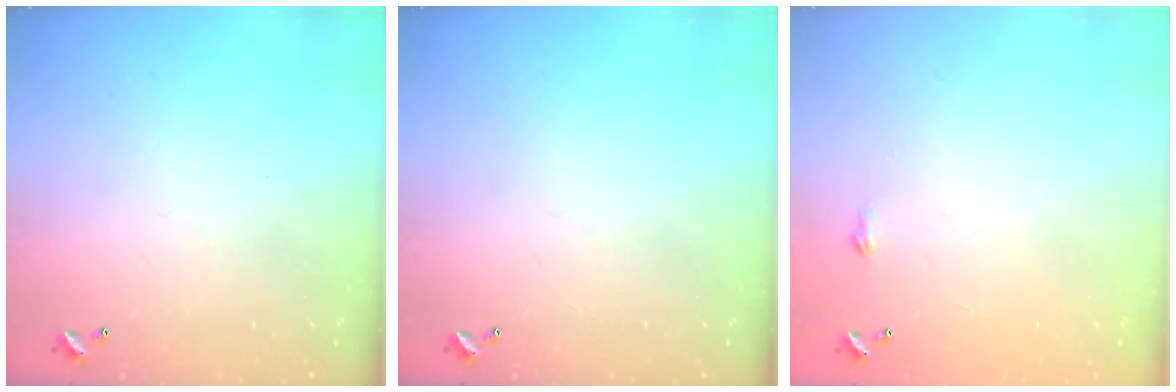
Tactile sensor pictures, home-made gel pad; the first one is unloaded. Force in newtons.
{"total": 0.0}
{"total": 1.8, "press": 1.8, "slide": 0.3}